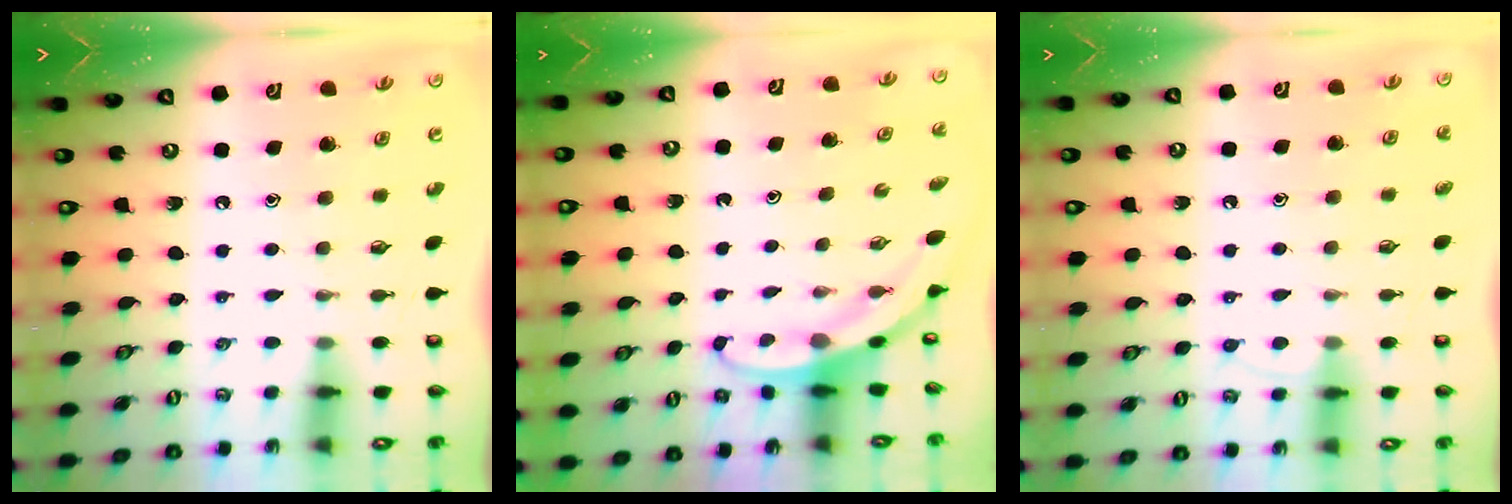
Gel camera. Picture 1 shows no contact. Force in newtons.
{"total": 2.8, "press": 2.8, "slide": 0.0}
{"total": 5.2, "press": 5.1, "slide": 0.5}